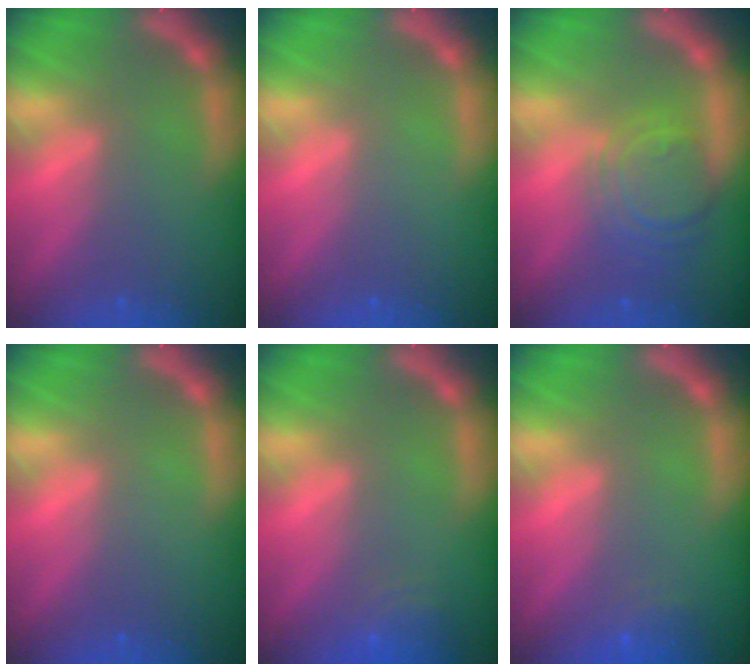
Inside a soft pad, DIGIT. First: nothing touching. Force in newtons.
{"total": 0.0}
{"total": 6.0}
{"total": 0.0}
{"total": 3.0}
{"total": 1.9}